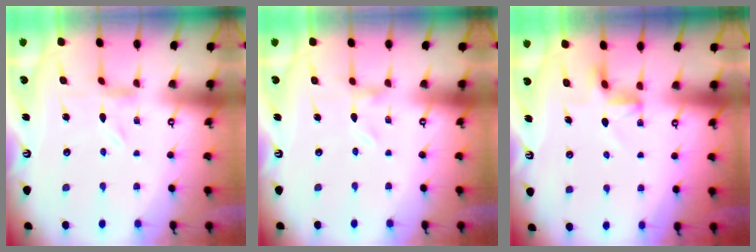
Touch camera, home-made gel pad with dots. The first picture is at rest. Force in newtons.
{"total": 0.0}
{"total": 3.6, "press": 3.2, "slide": 1.6}